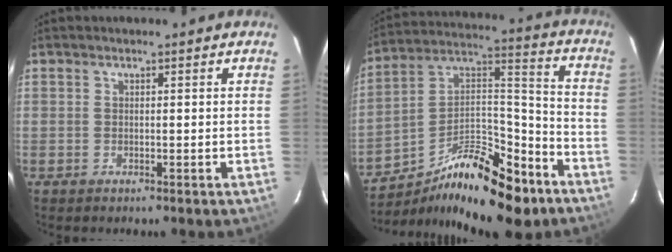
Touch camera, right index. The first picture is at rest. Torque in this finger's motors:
{"motor_torque": [1.45, -0.69, 0.55, 0.07]}